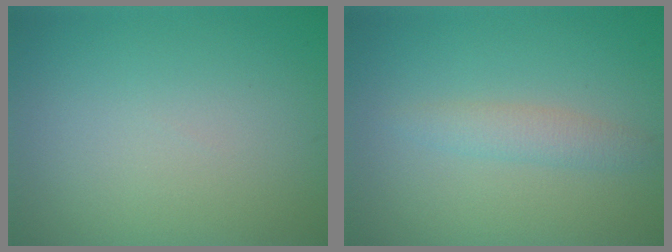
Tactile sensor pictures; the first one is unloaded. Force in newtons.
{"total": 2.0, "press": 2.0, "slide": 0.0}